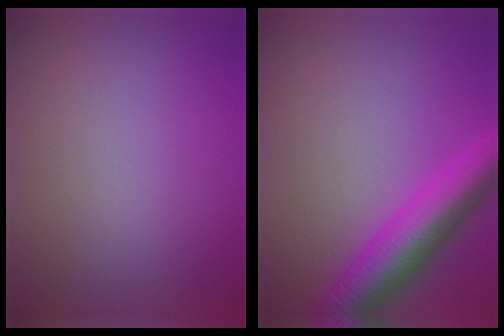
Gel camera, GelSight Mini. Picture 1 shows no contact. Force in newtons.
{"total": 7.5, "press": 7.4, "slide": 0.2}